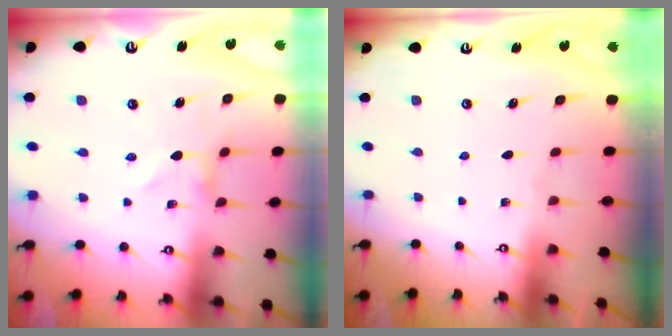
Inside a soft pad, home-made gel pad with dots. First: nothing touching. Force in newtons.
{"total": 0.0}